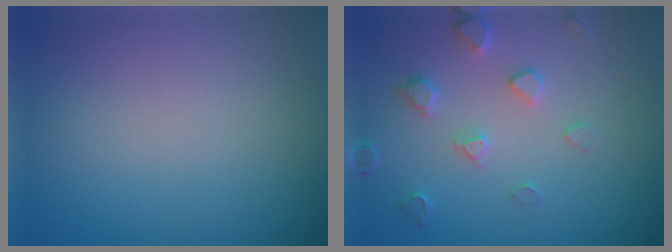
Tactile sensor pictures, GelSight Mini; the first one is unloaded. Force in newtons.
{"total": 2.5, "press": 2.4, "slide": 0.5}